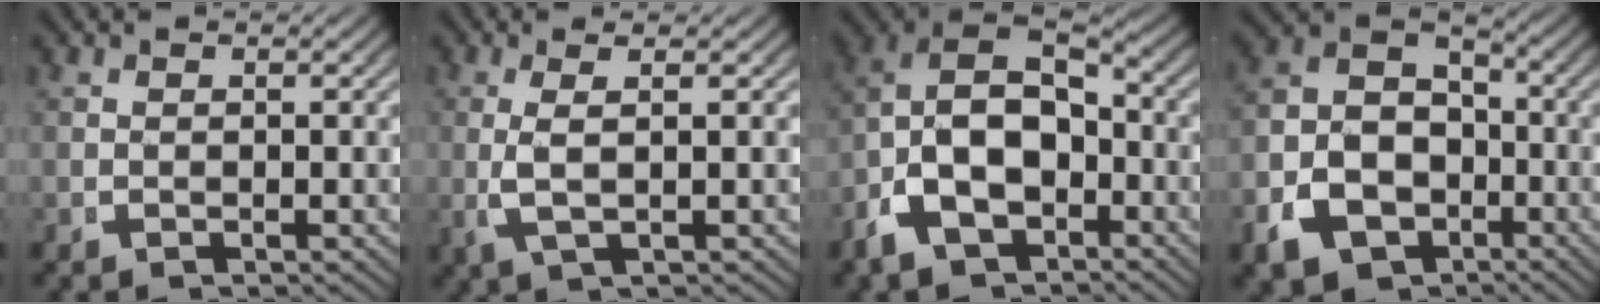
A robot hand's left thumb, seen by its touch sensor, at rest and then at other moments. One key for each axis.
{"total": 3.4, "fx": 0.5, "fy": 0.7, "fz": 3.3, "tx": -0.086, "ty": -0.001, "tz": 0.020}
{"total": 12.3, "fx": -1.7, "fy": 9.3, "fz": 7.9, "tx": -0.167, "ty": -0.029, "tz": -0.028}
{"total": 14.4, "fx": -3.2, "fy": 11.8, "fz": 7.5, "tx": -0.150, "ty": -0.039, "tz": -0.051}